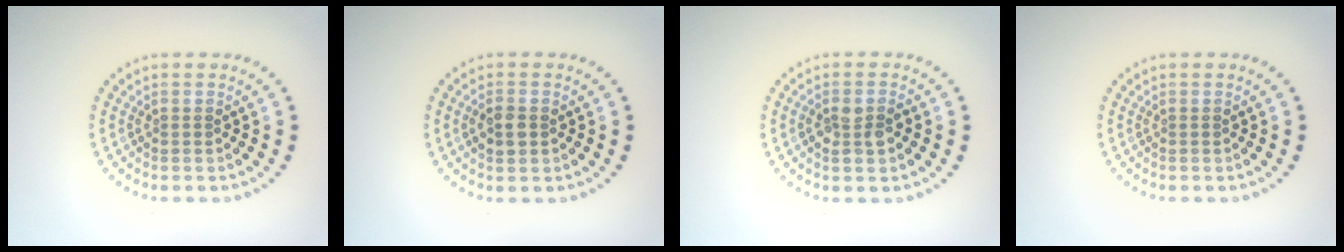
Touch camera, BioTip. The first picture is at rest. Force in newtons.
{"total": 1.8, "press": 1.8, "slide": 0.1}
{"total": 2.0, "press": 1.9, "slide": 0.4}
{"total": 0.0}